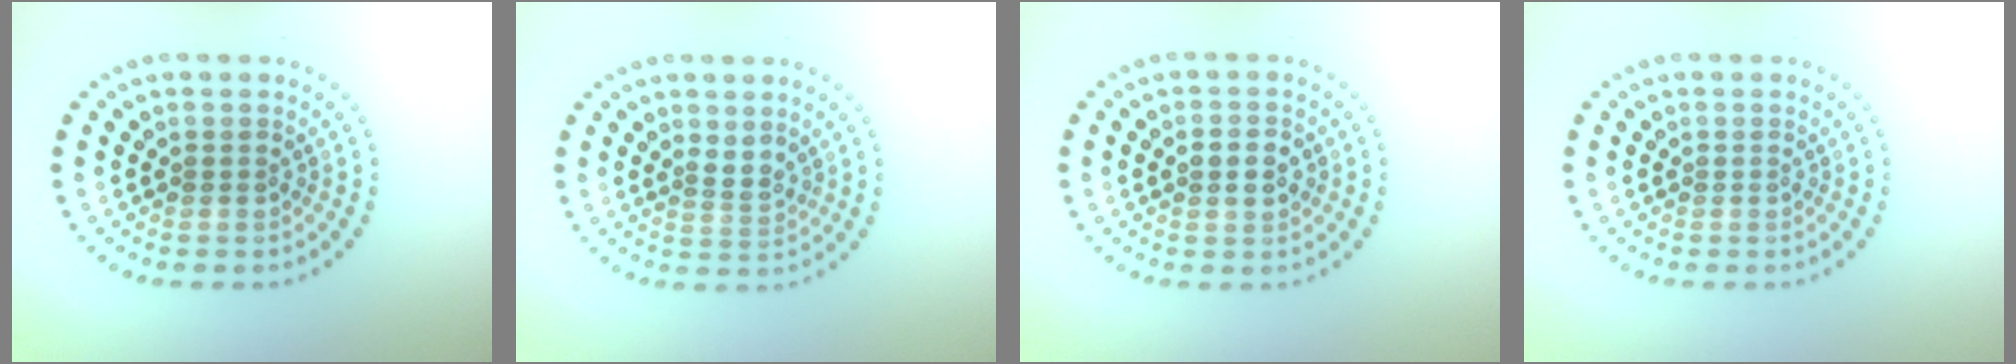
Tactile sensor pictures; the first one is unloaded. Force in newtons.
{"total": 1.6, "press": 1.2, "slide": 1.0}
{"total": 2.6, "press": 2.6, "slide": 0.1}
{"total": 0.0}